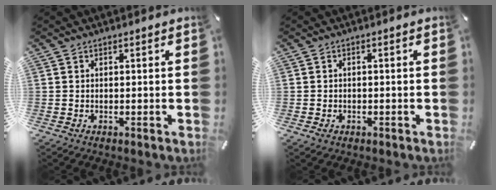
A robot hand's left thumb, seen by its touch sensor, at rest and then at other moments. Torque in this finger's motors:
{"motor_torque": [-0.06, -0.10, -0.04, 0.01, 0.04]}